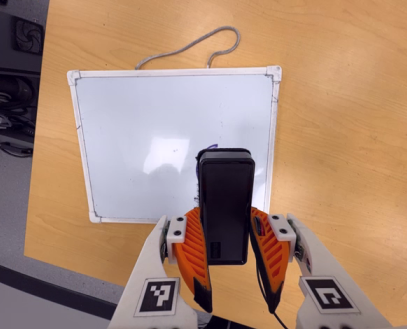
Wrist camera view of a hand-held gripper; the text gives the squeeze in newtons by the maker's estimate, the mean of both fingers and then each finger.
{"total": 7.4, "left": 6.1, "right": 8.8}